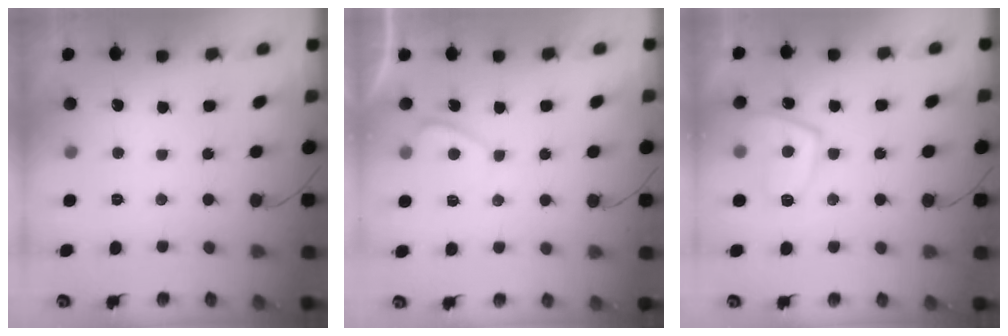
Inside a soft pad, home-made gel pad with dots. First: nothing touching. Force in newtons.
{"total": 0.9, "press": 0.7, "slide": 0.5}
{"total": 9.5, "press": 9.4, "slide": 1.1}